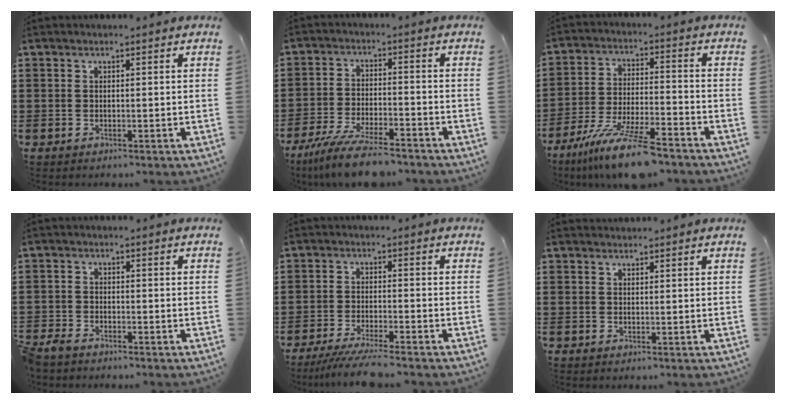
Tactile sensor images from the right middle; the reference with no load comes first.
{"total": 8.7, "force": [-7.4, 1.1, 4.5], "torque": [-0.094, 0.001, -0.140]}
{"total": 12.0, "force": [-9.6, 1.2, 7.1], "torque": [-0.135, 0.013, -0.181]}
{"total": 2.1, "force": [-2.0, 0.5, 0.3], "torque": [-0.025, -0.002, -0.048]}
{"total": 4.9, "force": [-4.3, -0.1, 2.3], "torque": [-0.051, -0.018, -0.082]}
{"total": 0.7, "force": [0.7, 0.2, -0.1], "torque": [0.008, -0.003, 0.012]}